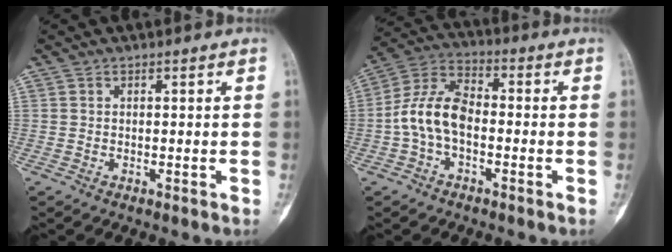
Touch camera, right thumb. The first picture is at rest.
{"total": 10.1, "force": [-1.7, 5.9, 8.0], "torque": [-0.154, 0.036, -0.045]}